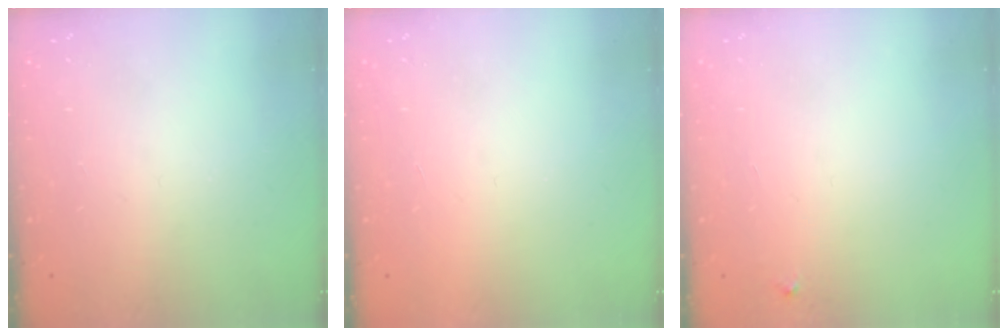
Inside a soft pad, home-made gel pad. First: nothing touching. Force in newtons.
{"total": 1.6, "press": 1.6, "slide": 0.1}
{"total": 2.3, "press": 2.3, "slide": 0.2}